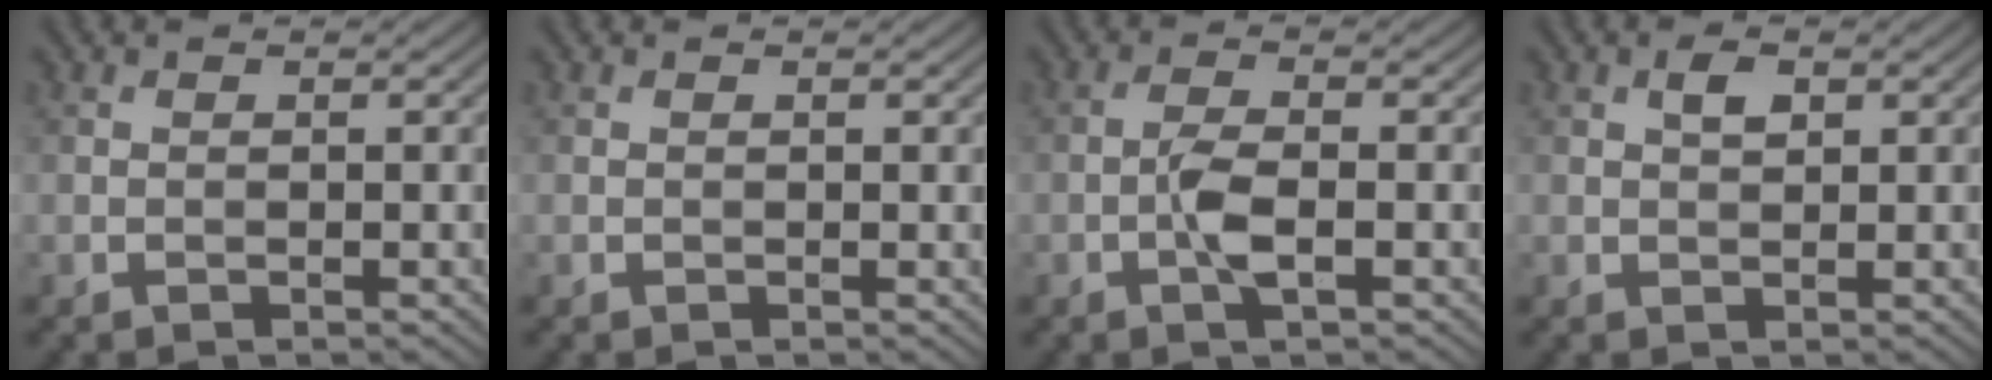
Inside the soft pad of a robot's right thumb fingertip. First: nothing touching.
{"total": 0.0}
{"total": 3.5, "force": [-1.1, 1.0, 3.1], "torque": [-0.070, 0.004, -0.028]}
{"total": 1.7, "force": [0.7, 0.9, 1.3], "torque": [-0.026, 0.002, 0.011]}